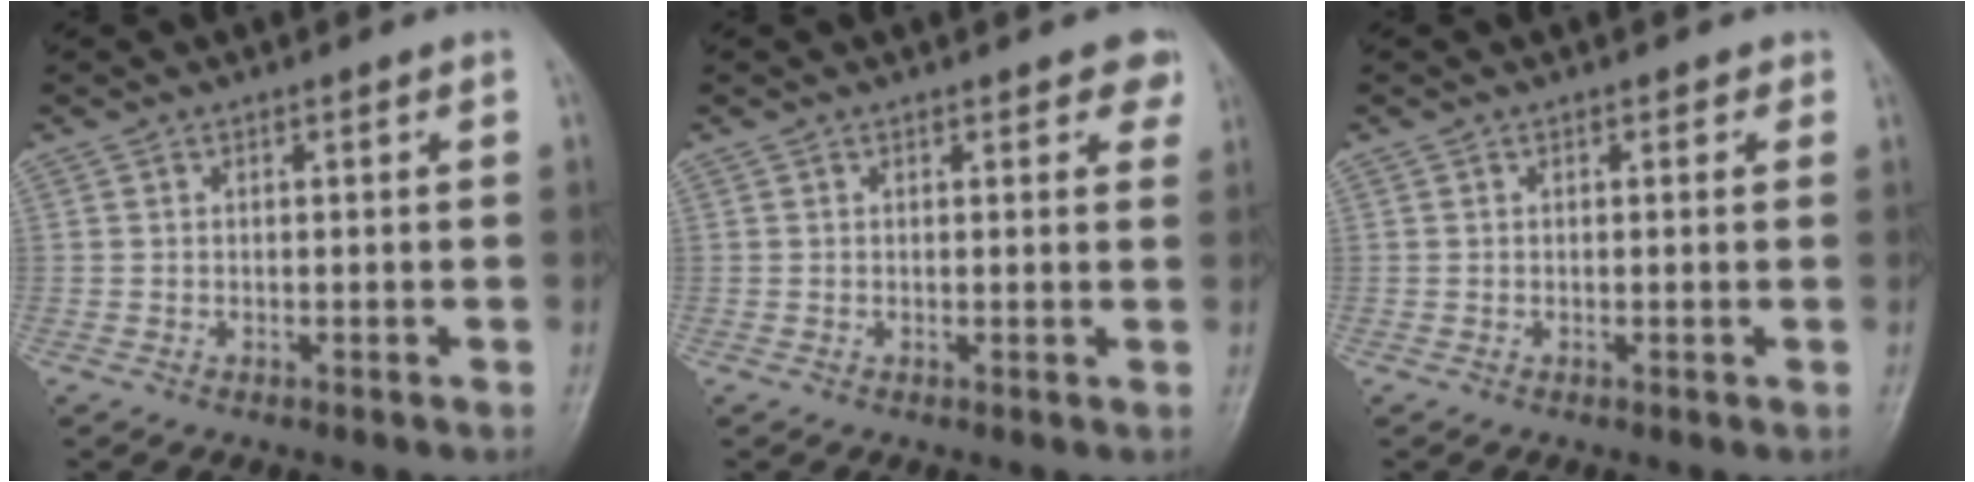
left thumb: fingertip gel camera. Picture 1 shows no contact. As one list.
[{"total": 3.1, "force": [2.1, 1.5, 1.8], "torque": [0.005, -0.004, 0.017]}, {"total": 1.0, "force": [0.6, 0.8, 0.4], "torque": [0.009, -0.002, 0.001]}]